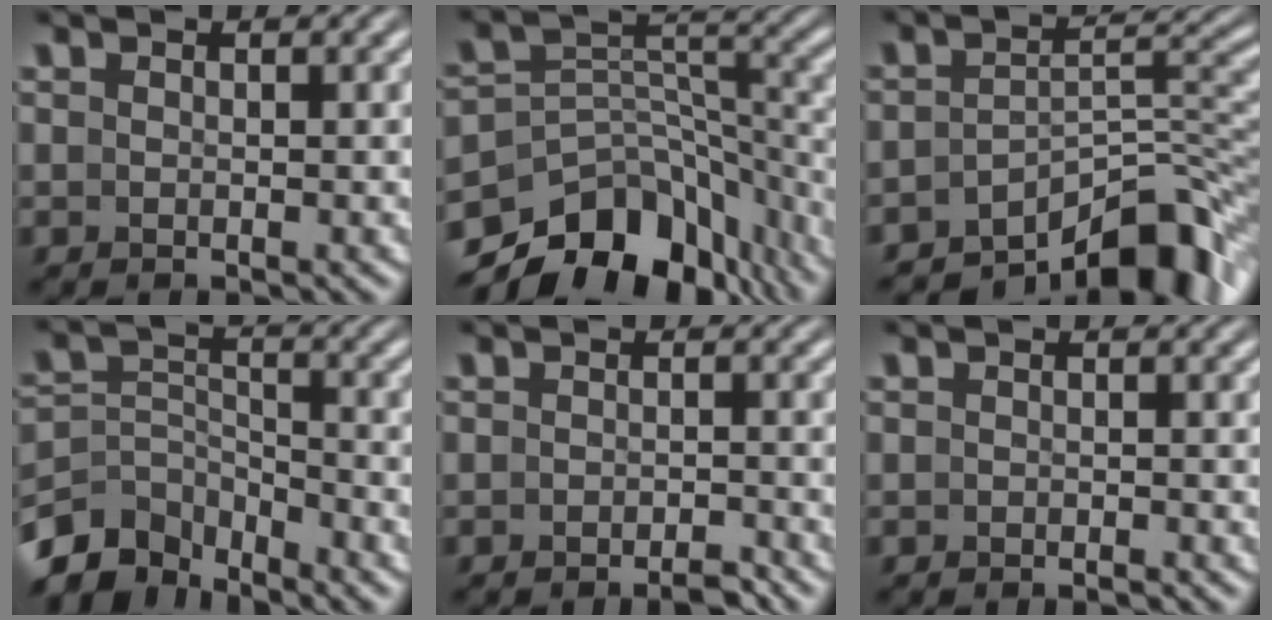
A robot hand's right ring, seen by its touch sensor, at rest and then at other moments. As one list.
[{"total": 14.2, "force": [-8.6, 8.3, 7.8], "torque": [-0.136, -0.050, -0.116]}, {"total": 12.3, "force": [-7.4, 5.5, 8.1], "torque": [-0.091, -0.036, -0.097]}, {"total": 8.1, "force": [-5.4, 5.0, 3.2], "torque": [-0.077, -0.051, -0.076]}, {"total": 1.8, "force": [-1.7, -0.3, 0.4], "torque": [-0.004, -0.004, -0.029]}, {"total": 0.9, "force": [-0.9, -0.3, 0.1], "torque": [-0.001, -0.001, -0.014]}]